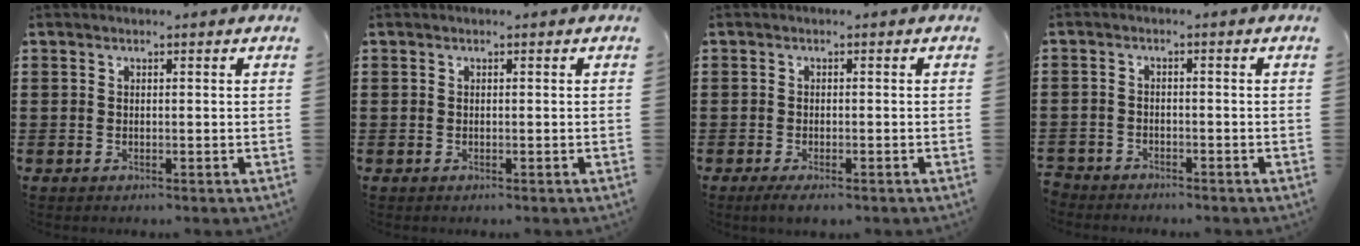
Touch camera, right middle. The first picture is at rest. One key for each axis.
{"total": 0.0}
{"total": 1.5, "fx": -1.2, "fy": 0.4, "fz": 0.7, "tx": -0.022, "ty": -0.002, "tz": -0.026}
{"total": 2.5, "fx": -2.4, "fy": 0.4, "fz": -0.4, "tx": -0.001, "ty": 0.000, "tz": -0.055}